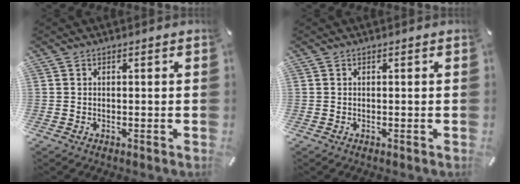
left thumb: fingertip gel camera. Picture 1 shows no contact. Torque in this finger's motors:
{"motor_torque": [0.00, 0.00, -0.03, 0.15, 0.00]}